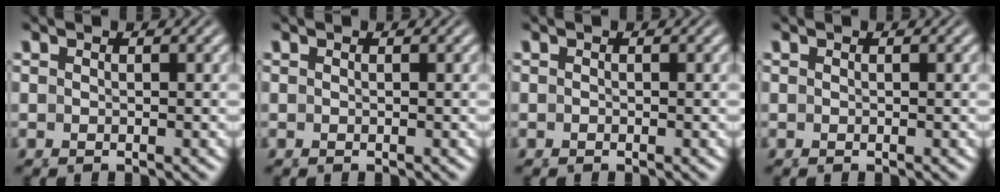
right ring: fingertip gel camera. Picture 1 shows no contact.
{"total": 0.0}
{"total": 0.0}
{"total": 0.0}